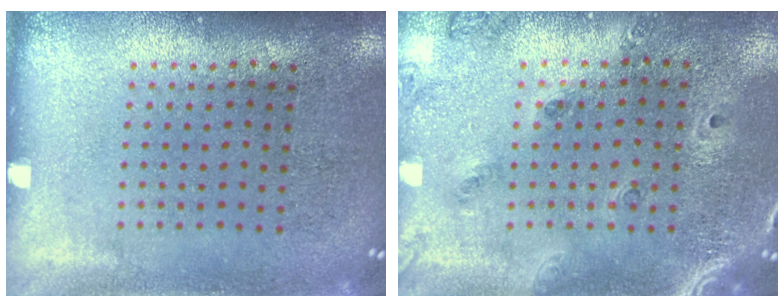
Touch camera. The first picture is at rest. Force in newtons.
{"total": 1.4, "press": 1.3, "slide": 0.6}